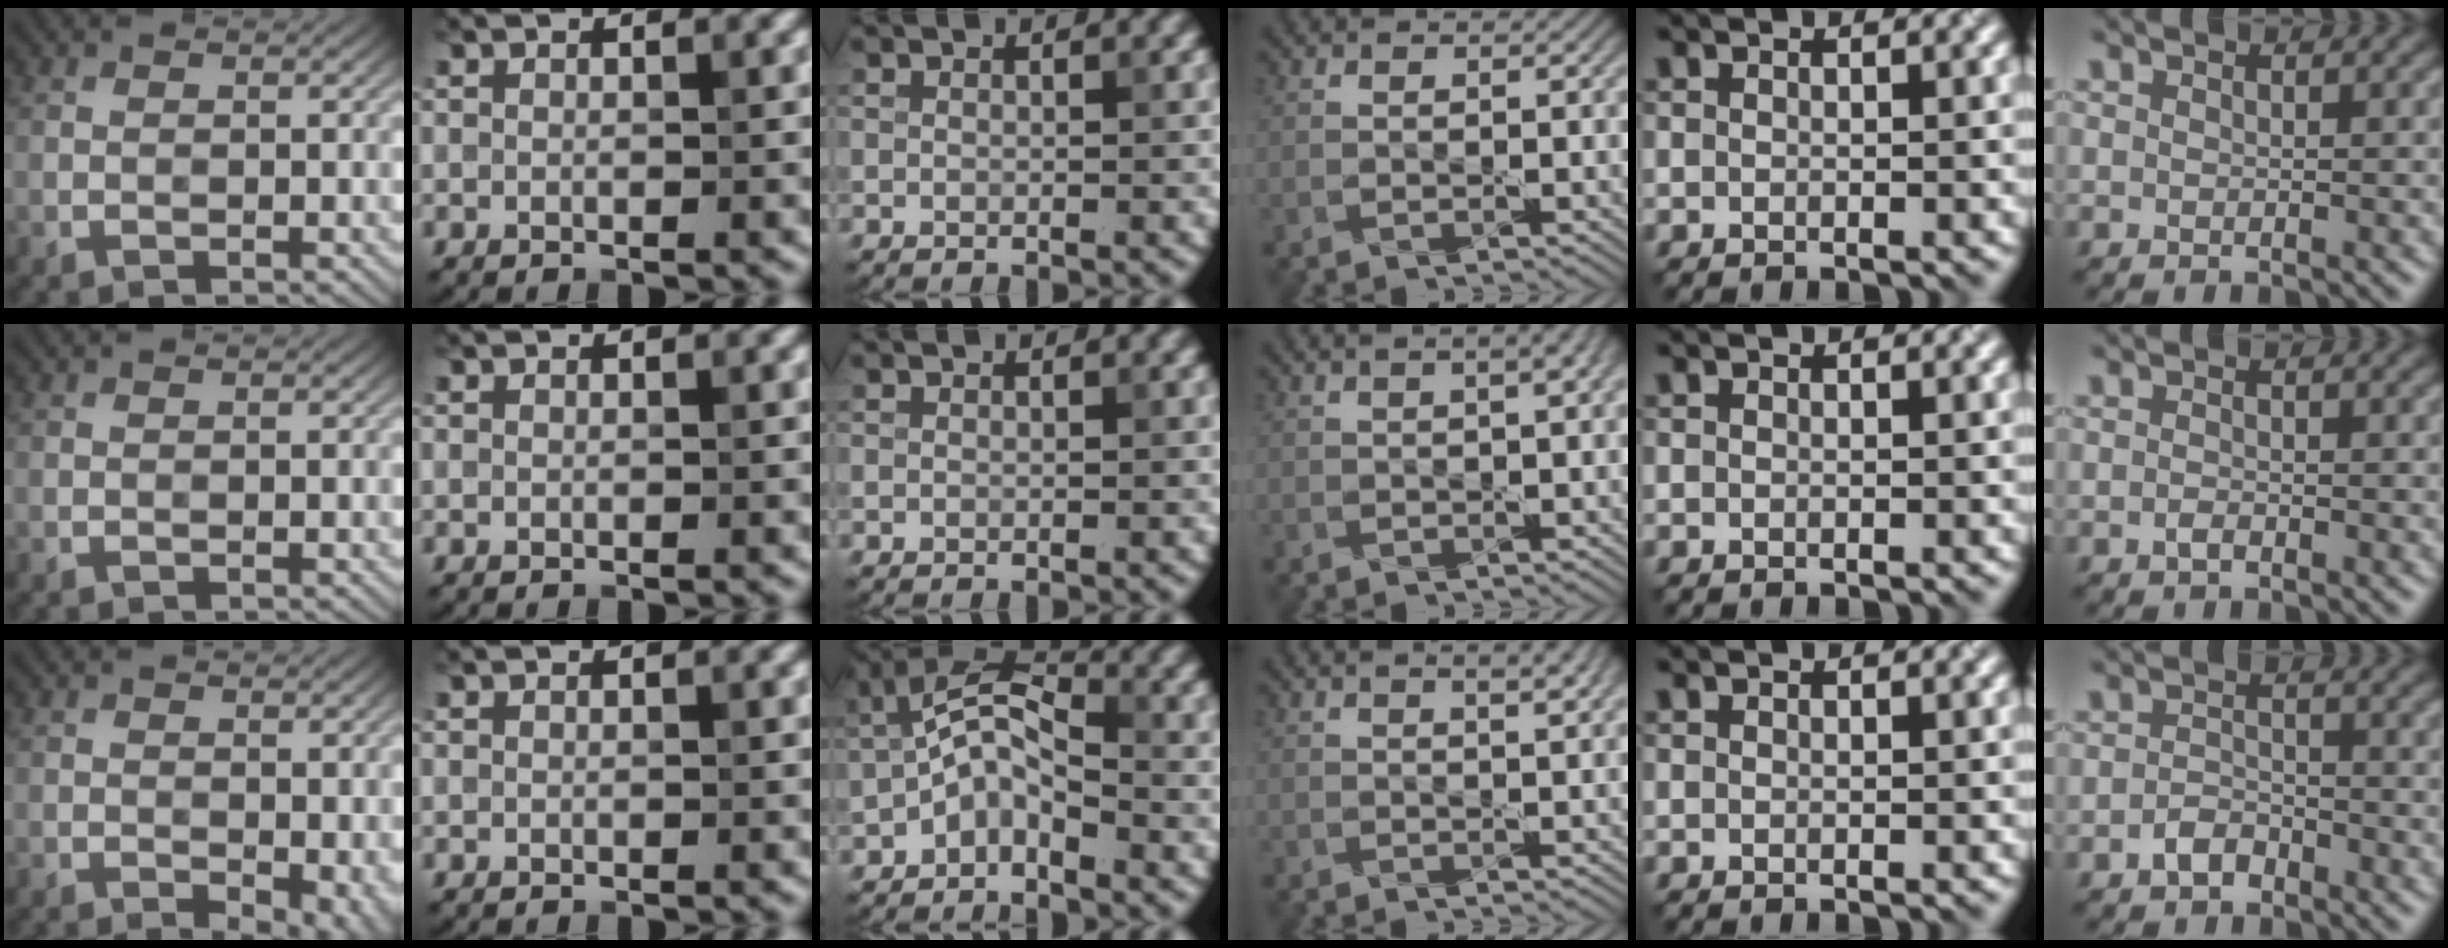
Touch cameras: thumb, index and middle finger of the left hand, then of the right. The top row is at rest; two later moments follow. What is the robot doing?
{"motion": "pour", "object": "sugar"}